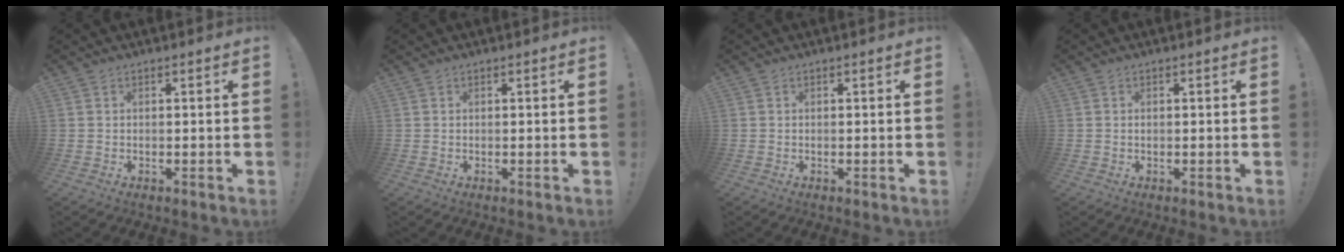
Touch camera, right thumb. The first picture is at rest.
{"total": 0.0}
{"total": 0.0}
{"total": 0.0}